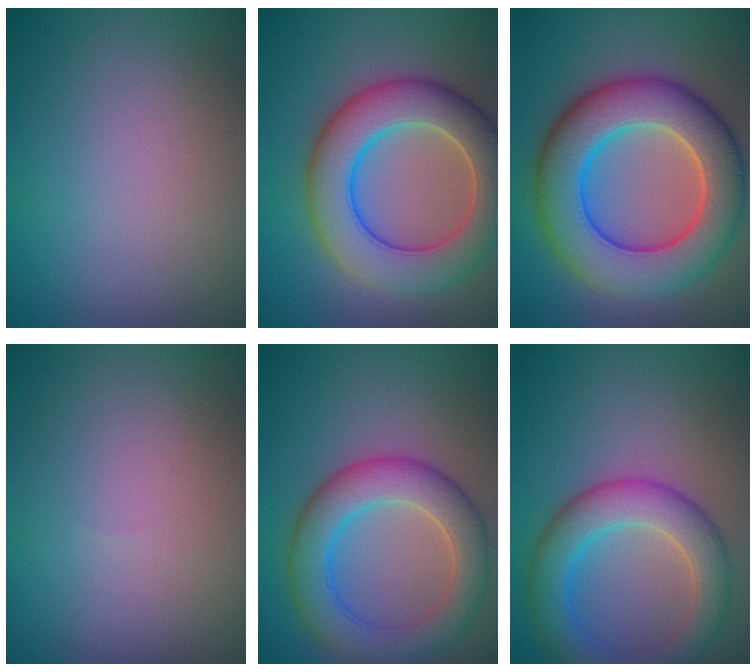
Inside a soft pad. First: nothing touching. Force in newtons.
{"total": 8.6, "press": 8.6, "slide": 0.4}
{"total": 10.6, "press": 10.6, "slide": 0.8}
{"total": 0.0}
{"total": 6.3, "press": 6.3, "slide": 0.3}
{"total": 5.9, "press": 5.9, "slide": 0.2}